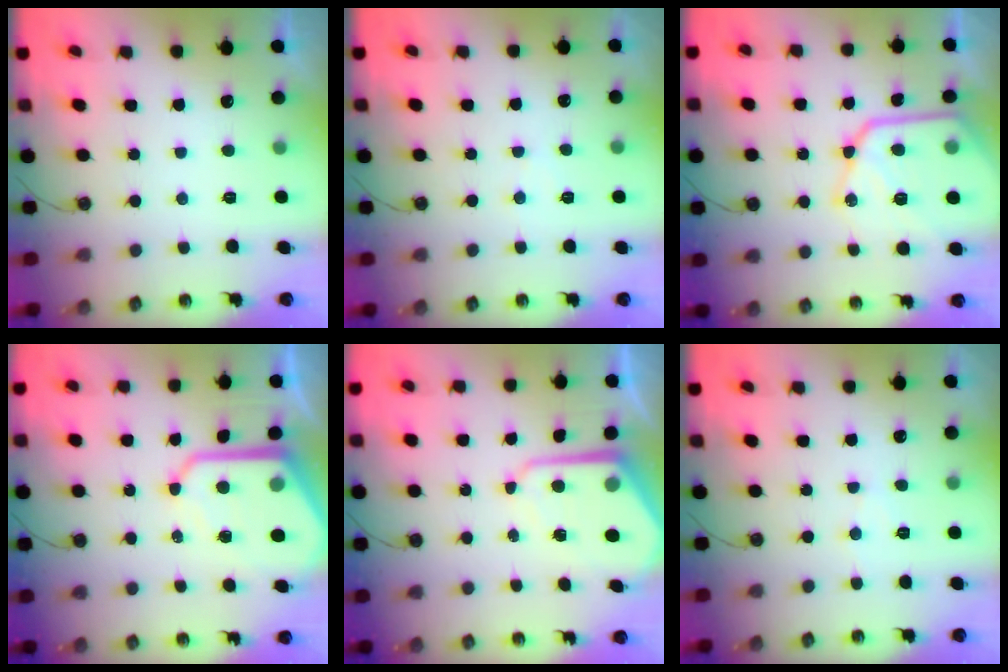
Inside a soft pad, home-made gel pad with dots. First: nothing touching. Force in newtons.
{"total": 3.7, "press": 3.6, "slide": 0.5}
{"total": 19.7, "press": 19.6, "slide": 2.1}
{"total": 15.0, "press": 14.9, "slide": 1.3}
{"total": 9.7, "press": 9.7, "slide": 0.7}
{"total": 6.7, "press": 6.7, "slide": 0.7}